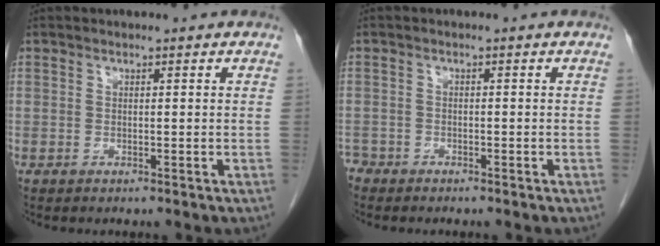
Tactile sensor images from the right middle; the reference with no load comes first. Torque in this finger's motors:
{"motor_torque": [0.57, -0.17, 0.24, -0.03]}